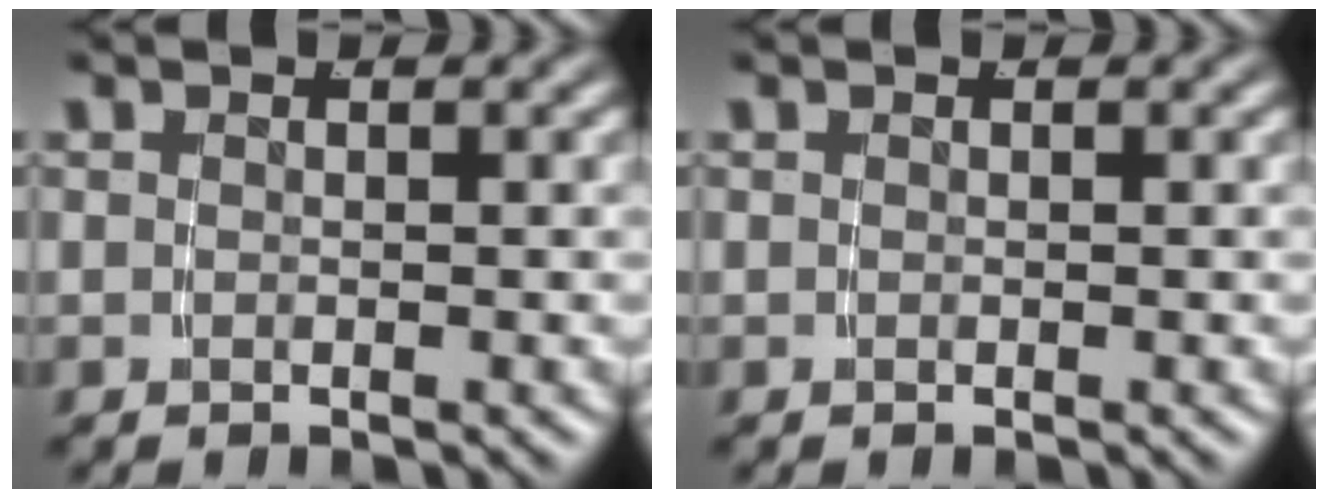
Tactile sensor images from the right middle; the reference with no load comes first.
{"total": 0.0}